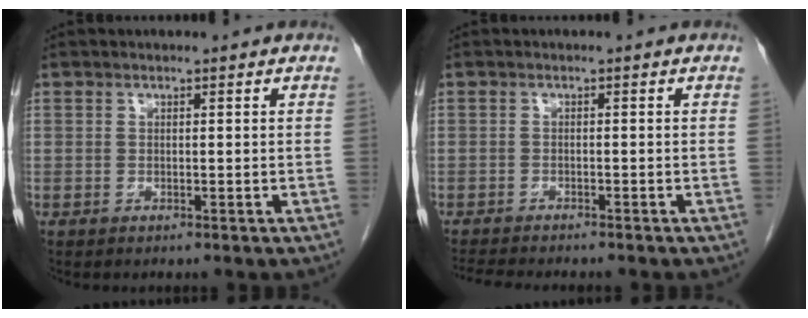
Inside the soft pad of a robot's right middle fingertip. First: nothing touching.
{"total": 5.9, "force": [-5.3, 0.7, 2.5], "torque": [-0.037, -0.010, -0.081]}